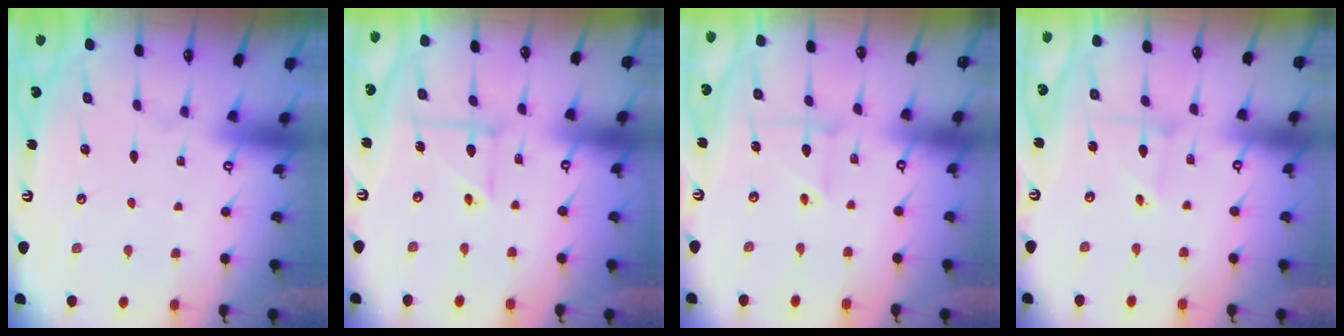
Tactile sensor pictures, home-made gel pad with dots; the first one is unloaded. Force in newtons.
{"total": 5.8, "press": 5.8, "slide": 0.4}
{"total": 3.8, "press": 3.7, "slide": 0.4}
{"total": 2.6, "press": 2.6, "slide": 0.3}